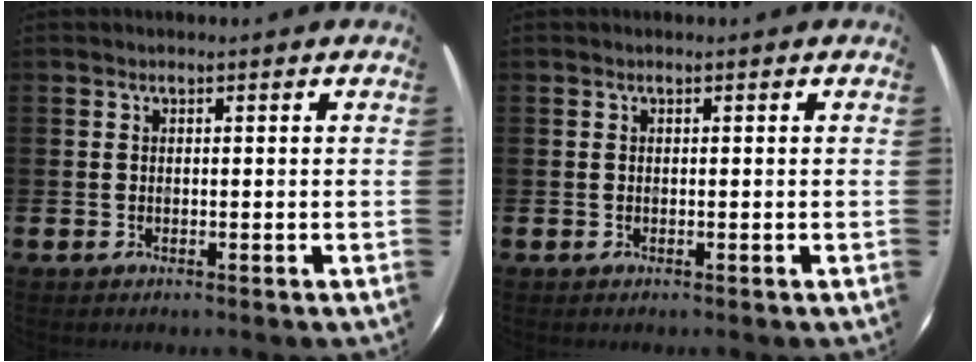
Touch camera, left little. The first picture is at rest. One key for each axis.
{"total": 0.0}